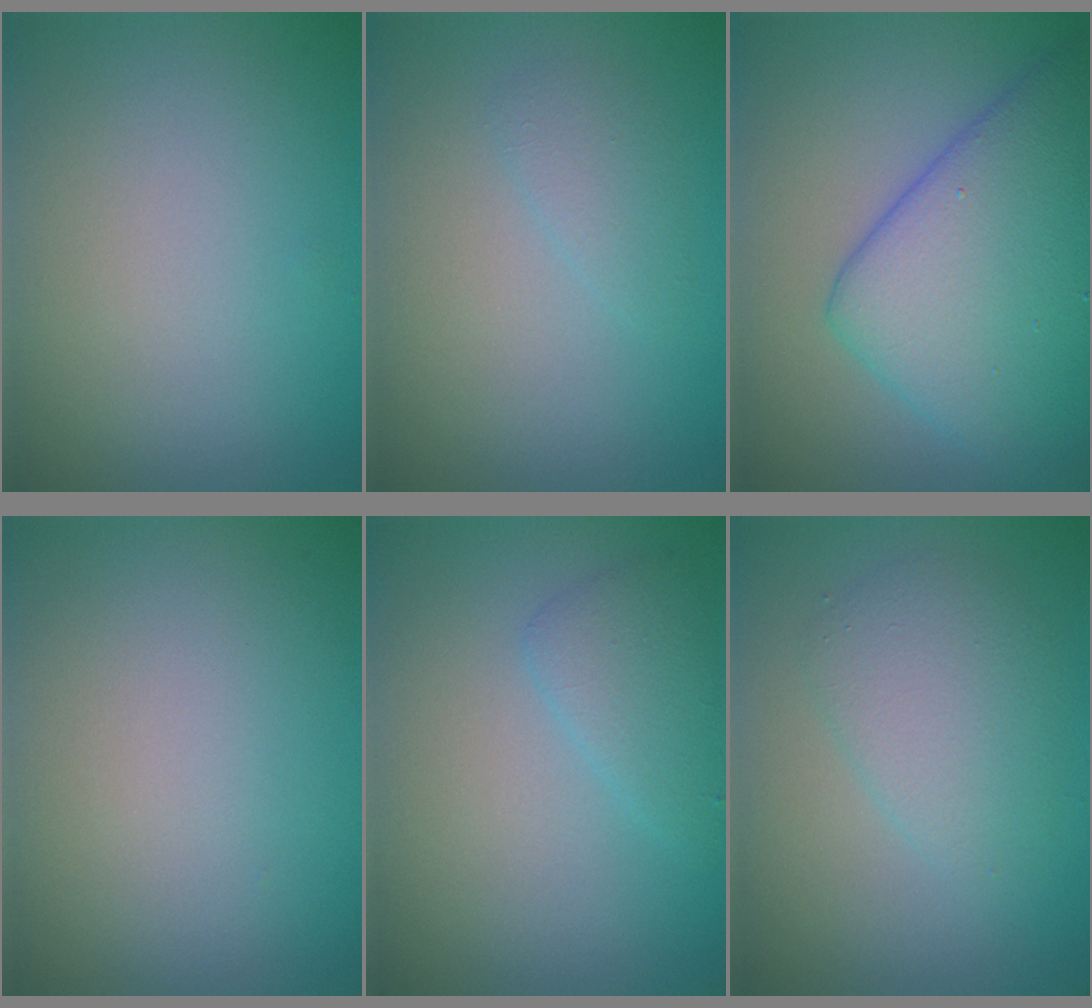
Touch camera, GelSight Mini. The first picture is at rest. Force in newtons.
{"total": 1.2, "press": 1.2, "slide": 0.1}
{"total": 9.5, "press": 9.5, "slide": 0.2}
{"total": 0.0}
{"total": 2.1, "press": 2.1, "slide": 0.1}
{"total": 3.2, "press": 3.2, "slide": 0.2}